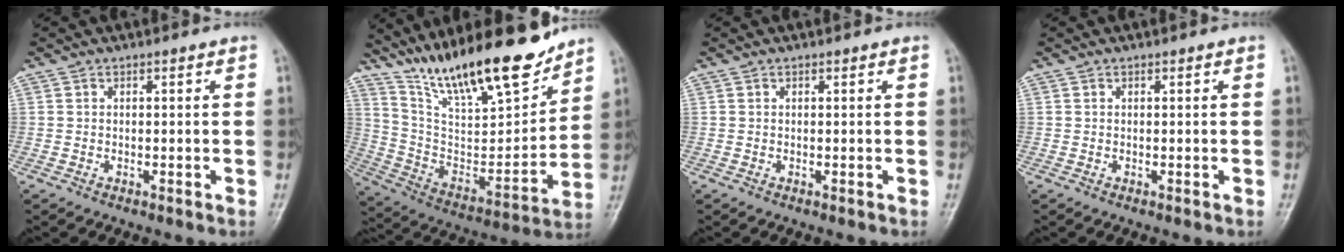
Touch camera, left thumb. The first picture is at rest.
{"total": 23.0, "force": [17.6, 6.1, 13.6], "torque": [-0.192, -0.086, 0.310]}
{"total": 0.0}
{"total": 0.0}